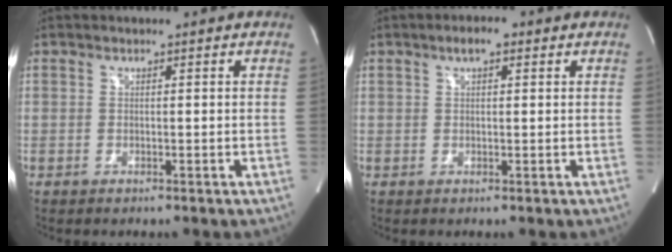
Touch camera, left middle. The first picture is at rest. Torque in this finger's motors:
{"motor_torque": [0.01, 0.00, -0.01, 0.03]}